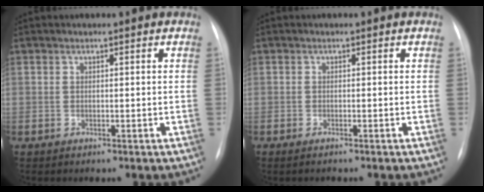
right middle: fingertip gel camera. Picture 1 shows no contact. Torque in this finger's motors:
{"motor_torque": [0.70, -0.73, 0.08, 0.02]}